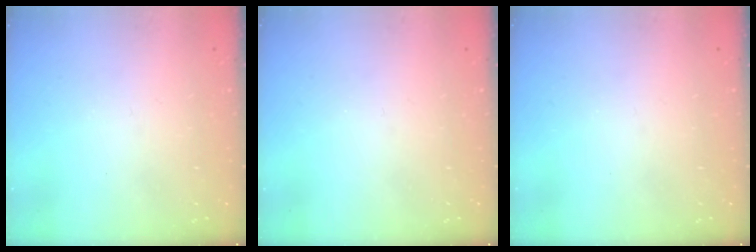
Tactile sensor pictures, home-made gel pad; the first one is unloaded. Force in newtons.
{"total": 0.0}
{"total": 0.0}